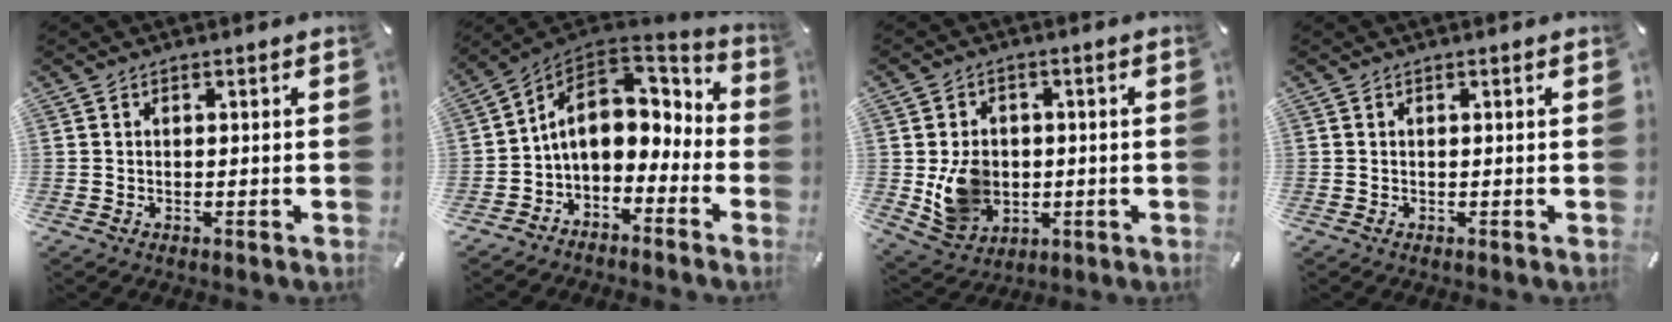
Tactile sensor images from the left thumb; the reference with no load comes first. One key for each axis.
{"total": 13.5, "fx": 1.4, "fy": 9.5, "fz": 9.6, "tx": -0.155, "ty": -0.009, "tz": 0.027}
{"total": 9.7, "fx": -0.6, "fy": 8.5, "fz": 4.6, "tx": -0.093, "ty": 0.009, "tz": -0.006}
{"total": 0.0}